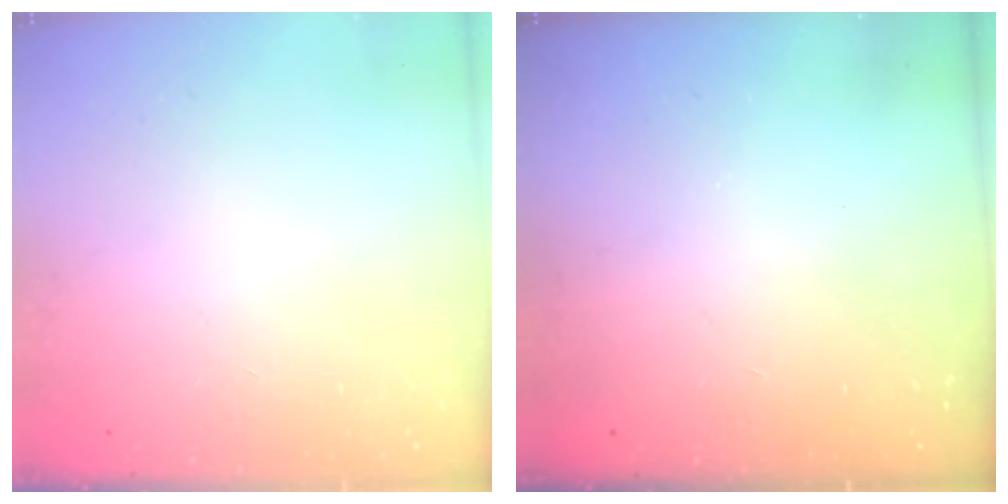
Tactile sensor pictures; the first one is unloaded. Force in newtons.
{"total": 0.0}